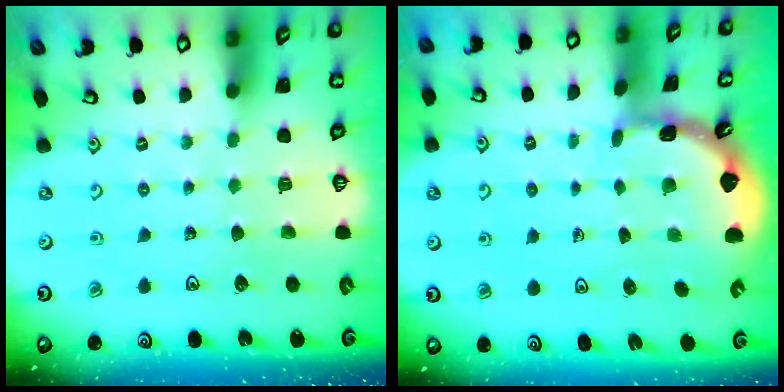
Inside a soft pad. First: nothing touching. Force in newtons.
{"total": 1.7, "press": 1.7, "slide": 0.1}